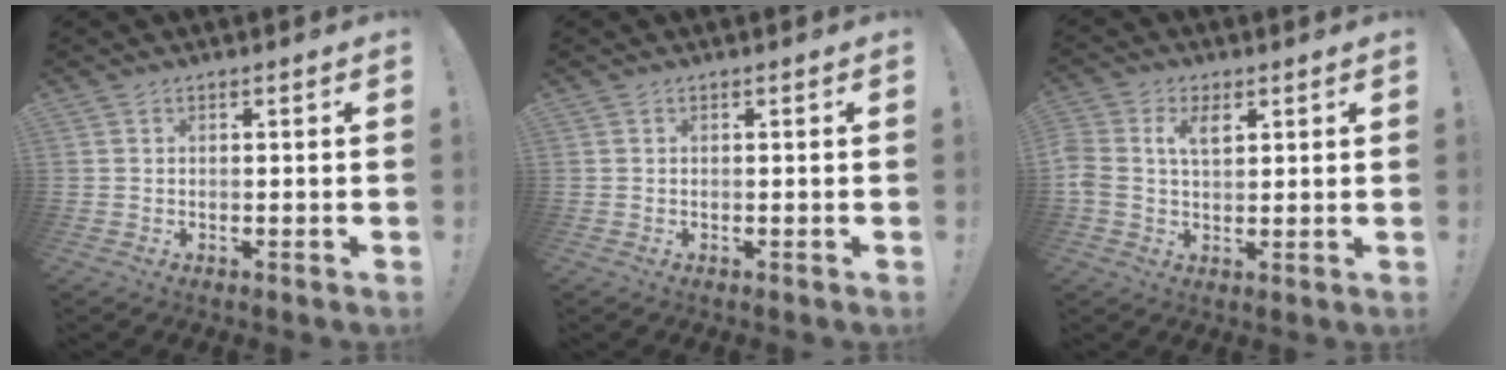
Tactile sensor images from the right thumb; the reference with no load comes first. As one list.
[{"total": 0.0}, {"total": 5.9, "force": [1.8, 3.8, 4.2], "torque": [-0.079, -0.003, 0.031]}]